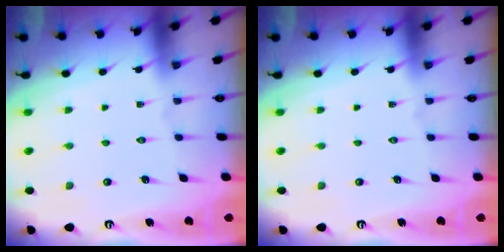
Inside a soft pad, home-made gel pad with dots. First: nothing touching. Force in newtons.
{"total": 0.0}